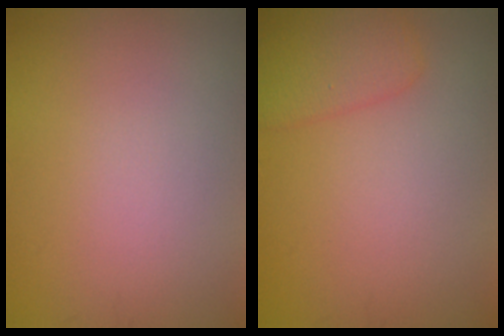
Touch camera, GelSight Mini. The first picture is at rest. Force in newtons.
{"total": 2.7, "press": 2.7, "slide": 0.2}